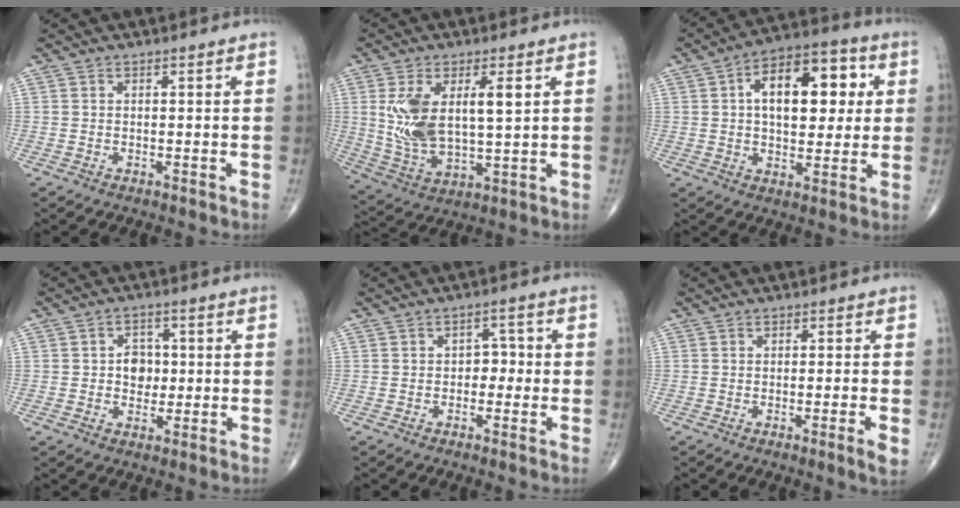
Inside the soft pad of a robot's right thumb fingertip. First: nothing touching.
{"total": 13.8, "force": [3.1, 6.2, 11.9], "torque": [-0.228, -0.018, 0.071]}
{"total": 16.8, "force": [3.5, 9.3, 13.6], "torque": [-0.164, 0.015, 0.047]}
{"total": 5.0, "force": [0.1, 4.0, 3.0], "torque": [-0.018, 0.006, -0.002]}
{"total": 3.4, "force": [-0.6, 2.5, 2.2], "torque": [-0.002, 0.013, -0.018]}
{"total": 3.1, "force": [-0.9, -0.1, 3.0], "torque": [-0.052, -0.007, -0.016]}